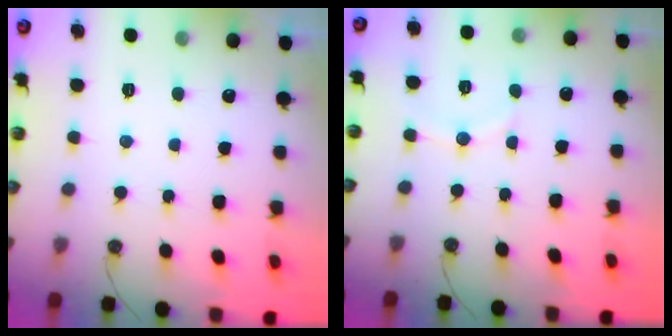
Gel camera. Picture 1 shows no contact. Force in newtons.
{"total": 7.1, "press": 7.1, "slide": 0.5}